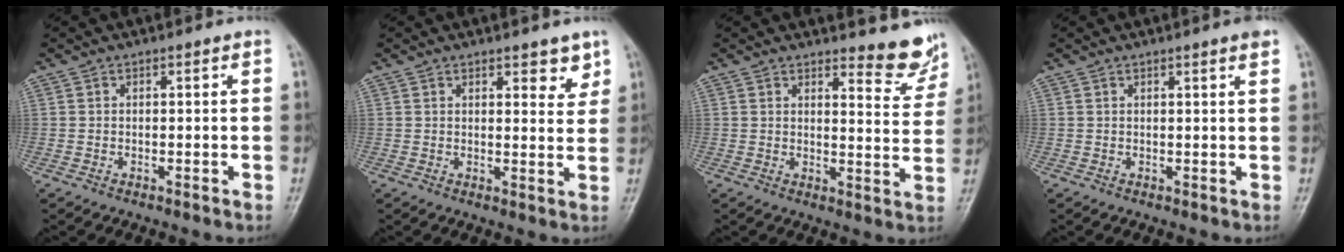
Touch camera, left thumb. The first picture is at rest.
{"total": 4.5, "force": [3.0, 1.9, 2.8], "torque": [-0.013, -0.020, 0.037]}
{"total": 7.2, "force": [6.7, 1.8, 2.0], "torque": [-0.003, -0.066, 0.074]}
{"total": 2.0, "force": [1.4, -0.2, 1.4], "torque": [-0.017, -0.004, 0.019]}